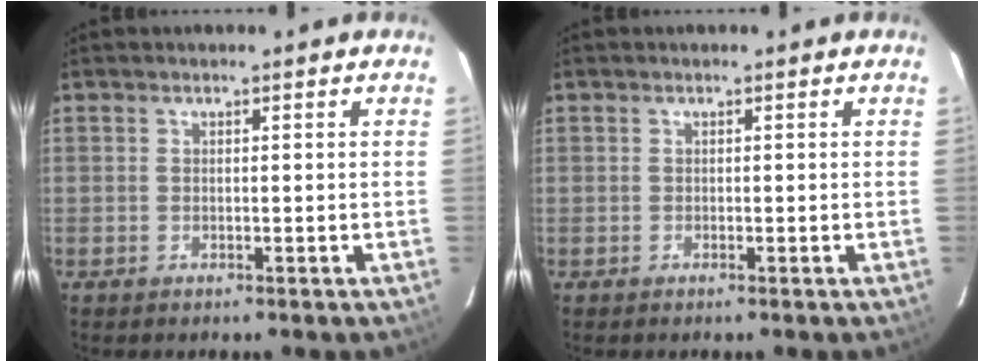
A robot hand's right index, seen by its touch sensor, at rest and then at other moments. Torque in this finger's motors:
{"motor_torque": [-0.27, 0.15, -1.05, -0.19]}